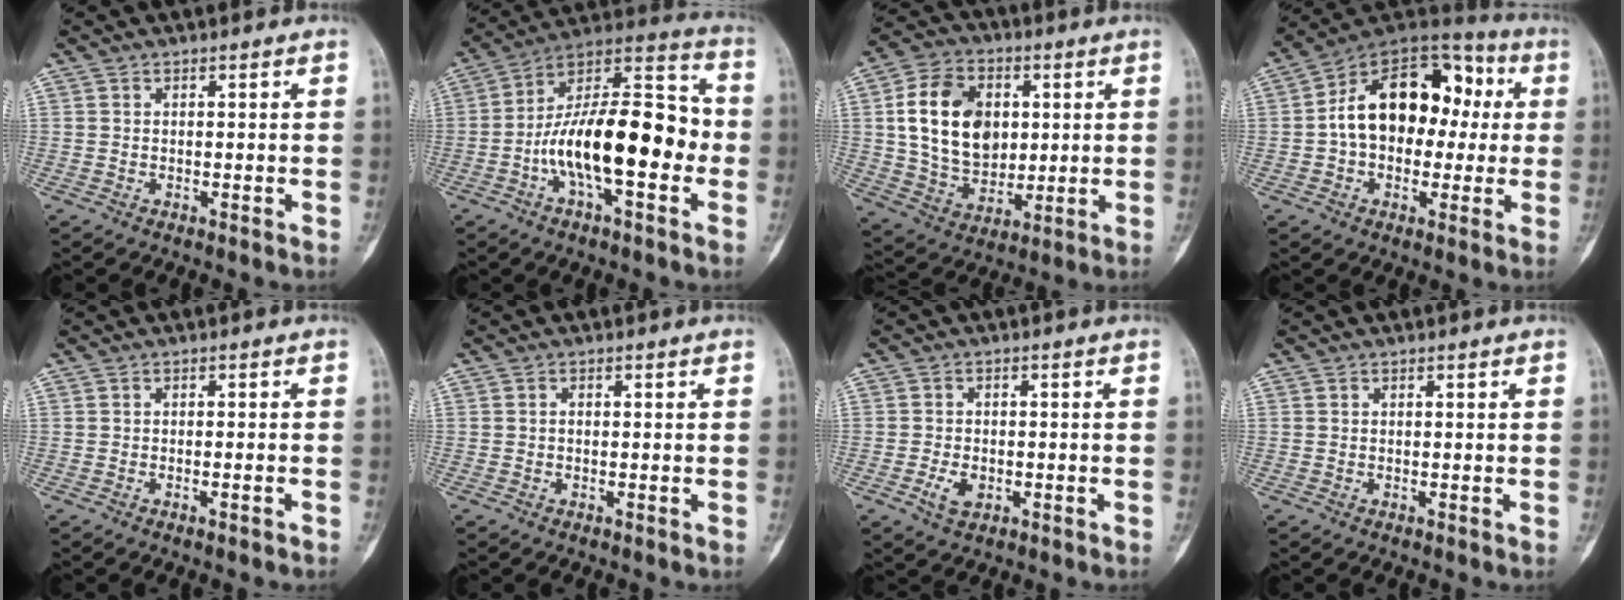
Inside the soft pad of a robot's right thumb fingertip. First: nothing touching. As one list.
[{"total": 21.9, "force": [-3.9, 9.0, 19.6], "torque": [-0.305, 0.048, -0.072]}, {"total": 16.9, "force": [3.0, 12.0, 11.4], "torque": [-0.169, -0.004, 0.058]}, {"total": 19.6, "force": [1.6, 13.1, 14.5], "torque": [-0.185, 0.048, 0.017]}, {"total": 1.4, "force": [-0.9, 0.1, 1.1], "torque": [-0.022, 0.010, -0.008]}, {"total": 0.5, "force": [-0.1, 0.4, 0.4], "torque": [-0.007, 0.001, -0.004]}, {"total": 3.6, "force": [-1.2, 2.3, 2.4], "torque": [-0.040, 0.002, -0.019]}, {"total": 0.0}]